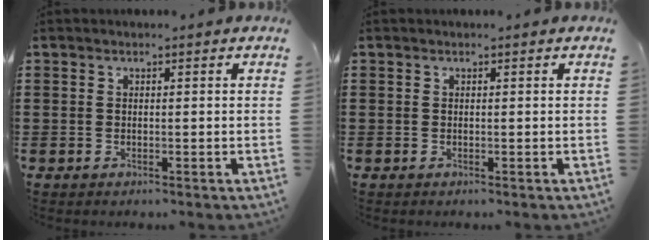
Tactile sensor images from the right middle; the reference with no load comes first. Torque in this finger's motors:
{"motor_torque": [0.00, 0.00, 0.00, 0.00]}